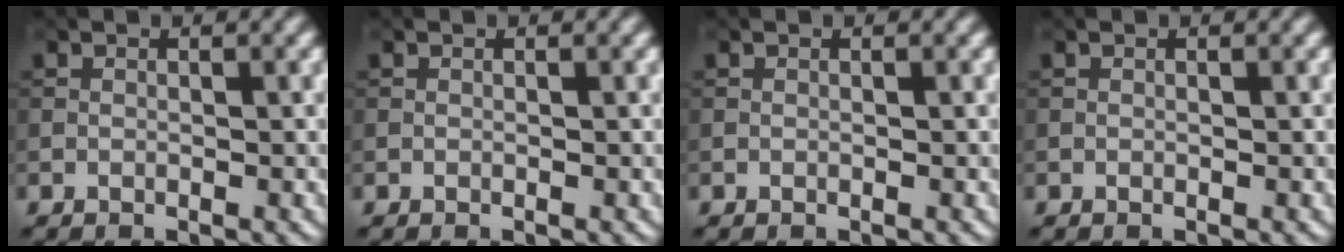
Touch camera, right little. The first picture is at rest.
{"total": 0.0}
{"total": 0.0}
{"total": 0.0}